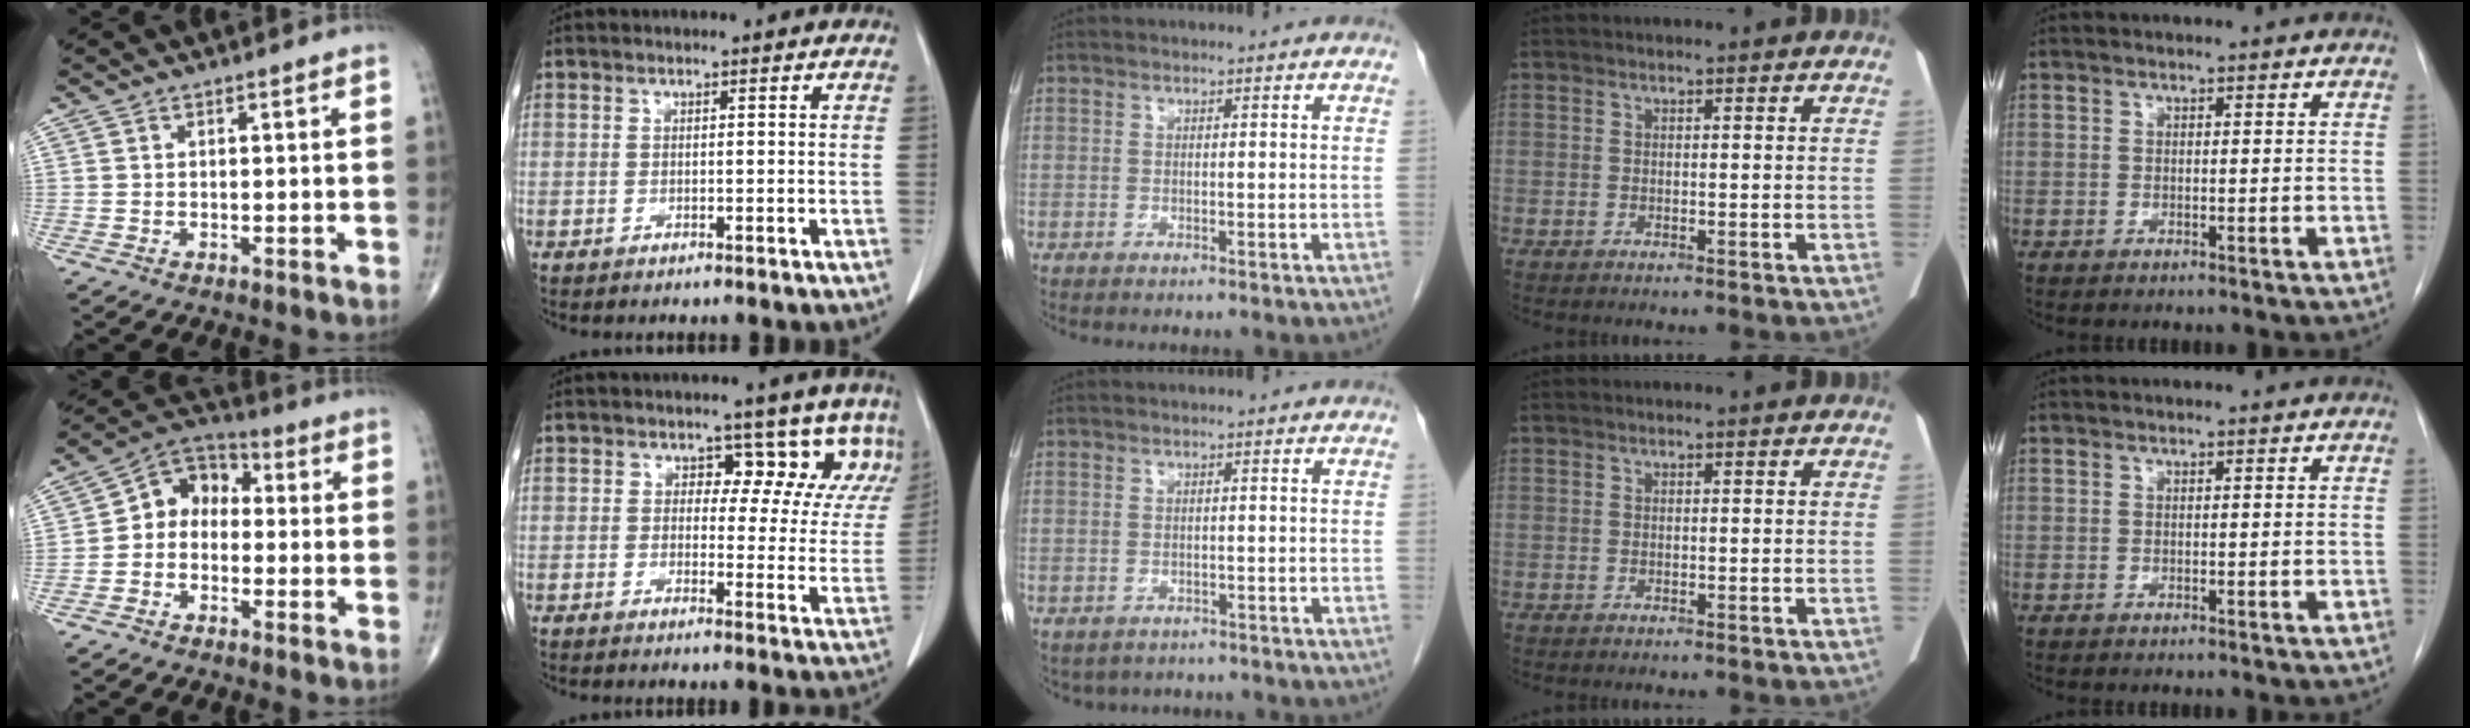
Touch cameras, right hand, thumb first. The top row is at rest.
{"thumb": {"total": 8.2, "force": [-0.8, 6.6, 4.8], "torque": [-0.044, 0.037, -0.038]}, "index": {"total": 8.6, "force": [5.7, 5.2, 3.7], "torque": [-0.016, -0.006, 0.046]}, "middle": {"total": 5.0, "force": [-4.0, 2.7, 1.1], "torque": [-0.006, 0.007, -0.046]}}